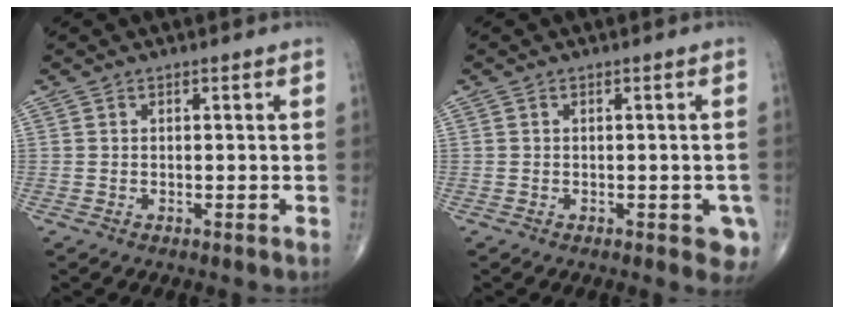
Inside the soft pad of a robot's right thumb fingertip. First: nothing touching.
{"total": 4.0, "force": [-1.5, 1.8, 3.2], "torque": [-0.014, -0.002, -0.016]}